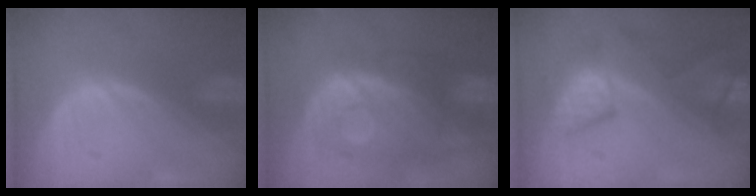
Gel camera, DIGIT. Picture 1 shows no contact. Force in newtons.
{"total": 11.2, "press": 9.7, "slide": 5.6}
{"total": 9.5, "press": 8.4, "slide": 4.5}